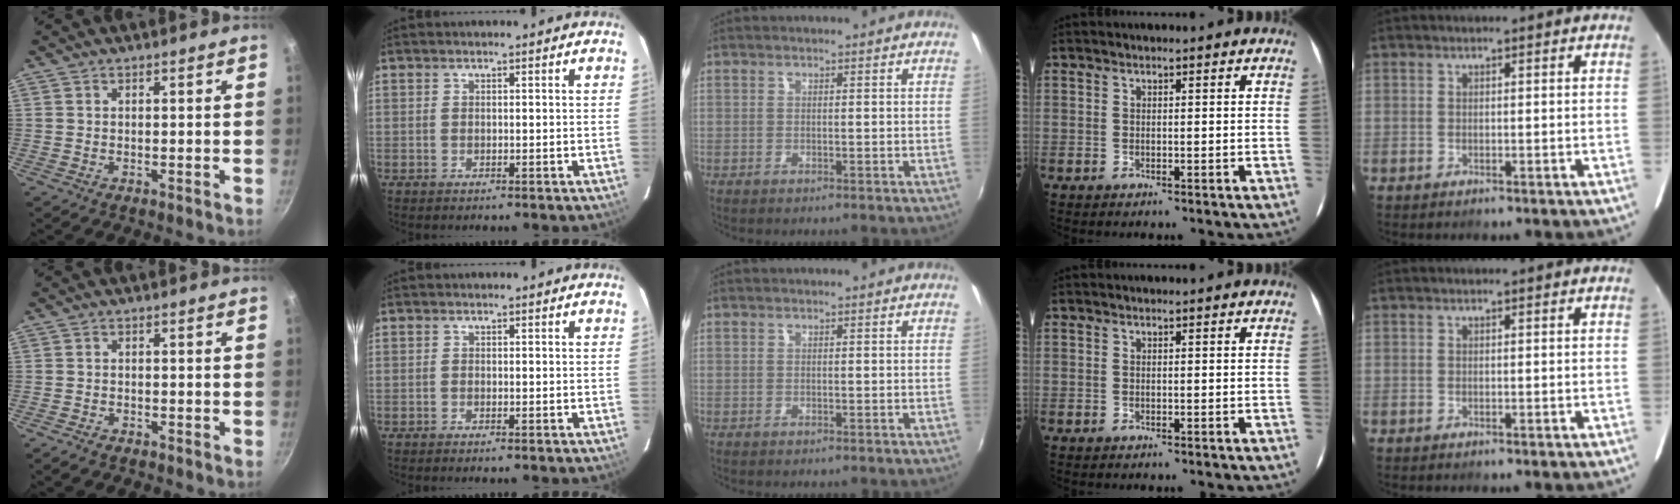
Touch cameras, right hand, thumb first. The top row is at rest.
{"thumb": {"total": 1.5, "force": [-1.3, 0.6, 0.5], "torque": [-0.018, 0.013, -0.024]}}